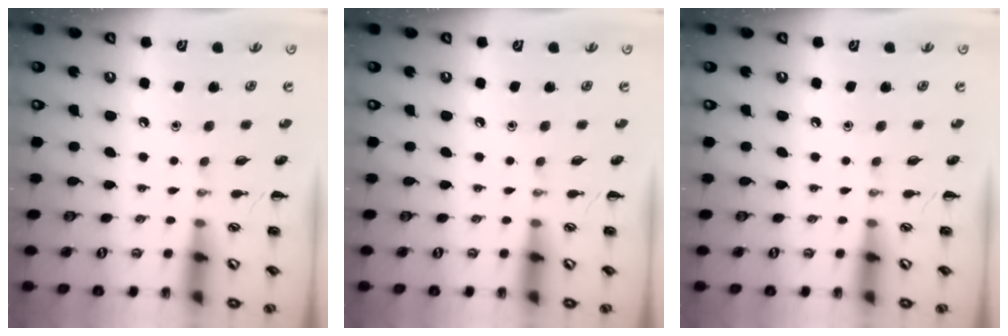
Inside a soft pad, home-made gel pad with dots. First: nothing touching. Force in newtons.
{"total": 0.0}
{"total": 0.0}